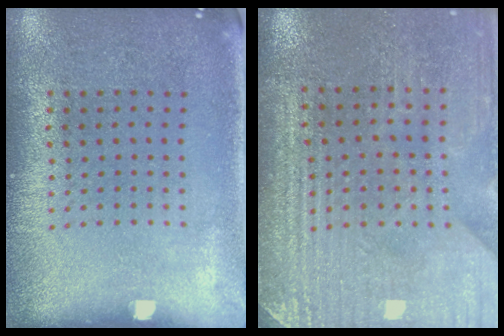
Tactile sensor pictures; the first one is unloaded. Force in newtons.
{"total": 3.3, "press": 3.3, "slide": 0.2}